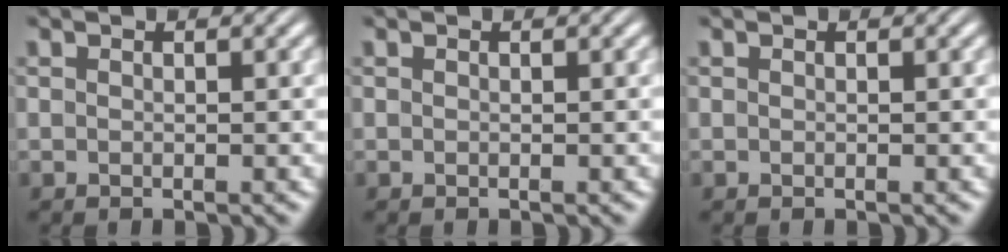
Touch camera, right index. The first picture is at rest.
{"total": 0.0}
{"total": 0.0}